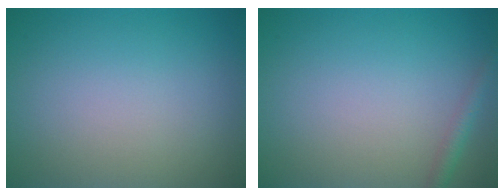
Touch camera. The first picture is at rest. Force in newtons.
{"total": 1.4, "press": 1.4, "slide": 0.1}